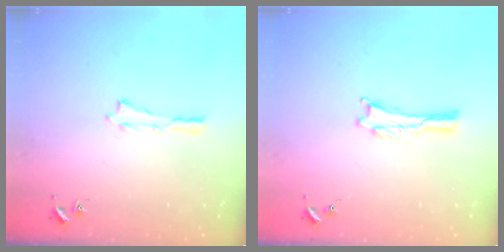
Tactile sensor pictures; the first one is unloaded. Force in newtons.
{"total": 0.0}